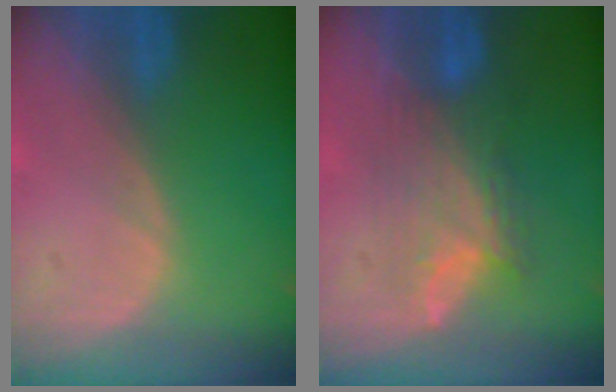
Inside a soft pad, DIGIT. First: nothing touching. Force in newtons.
{"total": 7.3, "press": 7.1, "slide": 1.7}